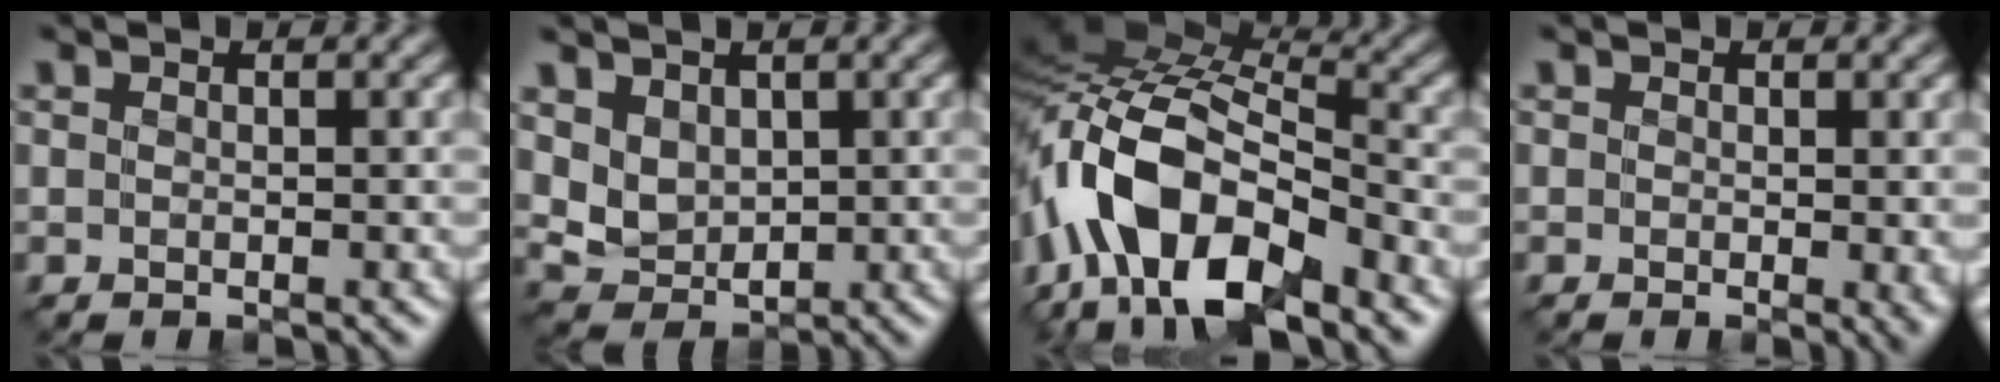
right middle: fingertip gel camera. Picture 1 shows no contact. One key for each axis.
{"total": 3.4, "fx": 1.3, "fy": 2.6, "fz": 1.8, "tx": -0.047, "ty": -0.012, "tz": 0.029}
{"total": 14.0, "fx": -5.7, "fy": 7.5, "fz": 10.5, "tx": -0.211, "ty": 0.014, "tz": -0.115}
{"total": 1.3, "fx": 0.0, "fy": 0.3, "fz": 1.3, "tx": -0.010, "ty": -0.010, "tz": -0.002}